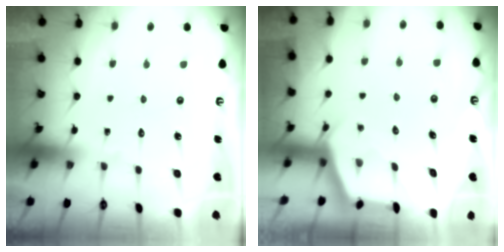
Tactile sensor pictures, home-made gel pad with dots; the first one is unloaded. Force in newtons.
{"total": 2.7, "press": 2.7, "slide": 0.3}